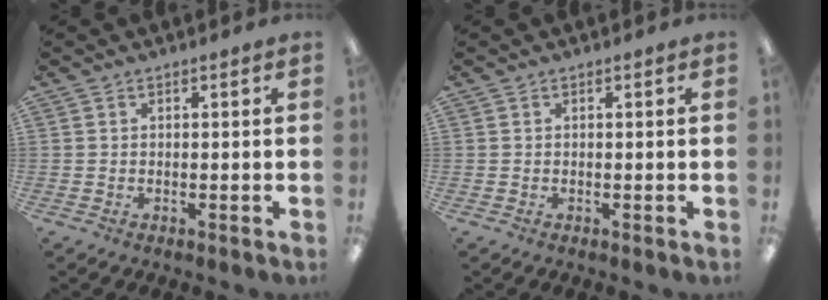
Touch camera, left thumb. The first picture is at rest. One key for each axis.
{"total": 0.0}